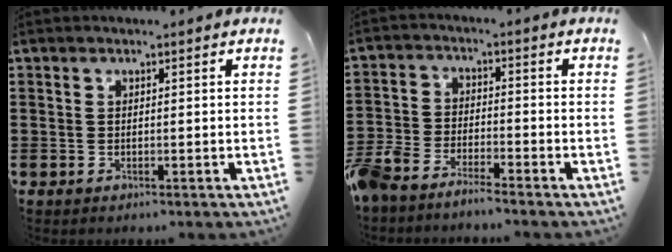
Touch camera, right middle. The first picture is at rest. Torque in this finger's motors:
{"motor_torque": [2.14, 0.00, 0.19, 0.16]}